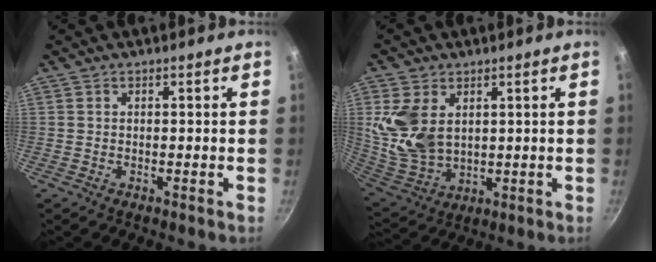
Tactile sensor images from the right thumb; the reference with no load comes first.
{"total": 12.2, "force": [3.2, 8.3, 8.4], "torque": [-0.159, -0.026, 0.079]}